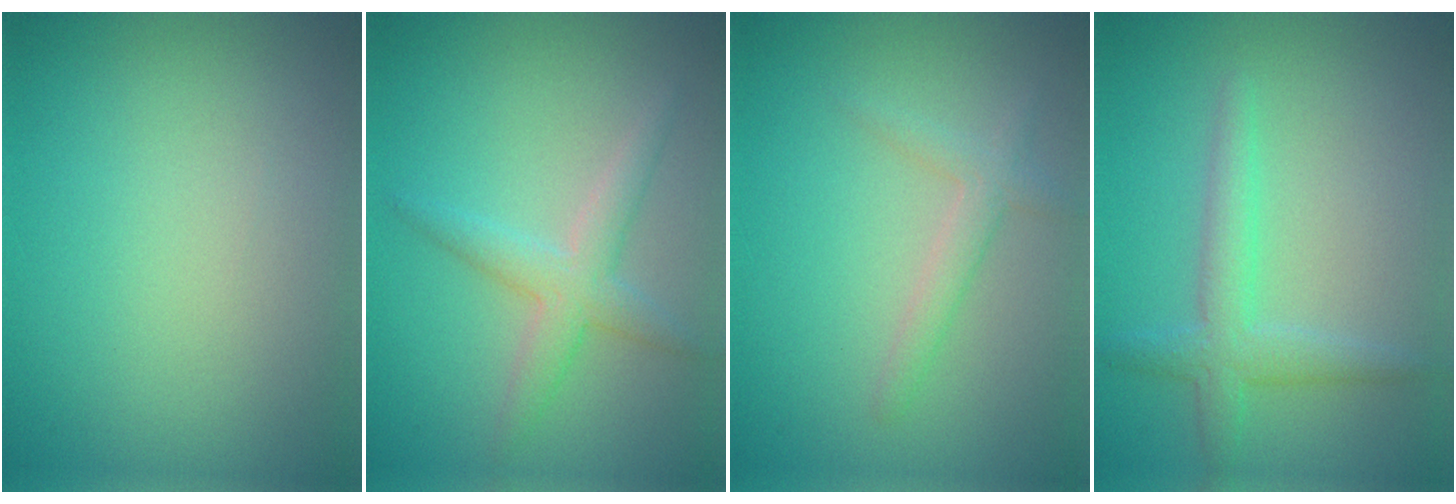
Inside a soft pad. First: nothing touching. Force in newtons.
{"total": 3.0, "press": 3.0, "slide": 0.1}
{"total": 1.9, "press": 1.9, "slide": 0.1}
{"total": 2.8, "press": 2.8, "slide": 0.1}